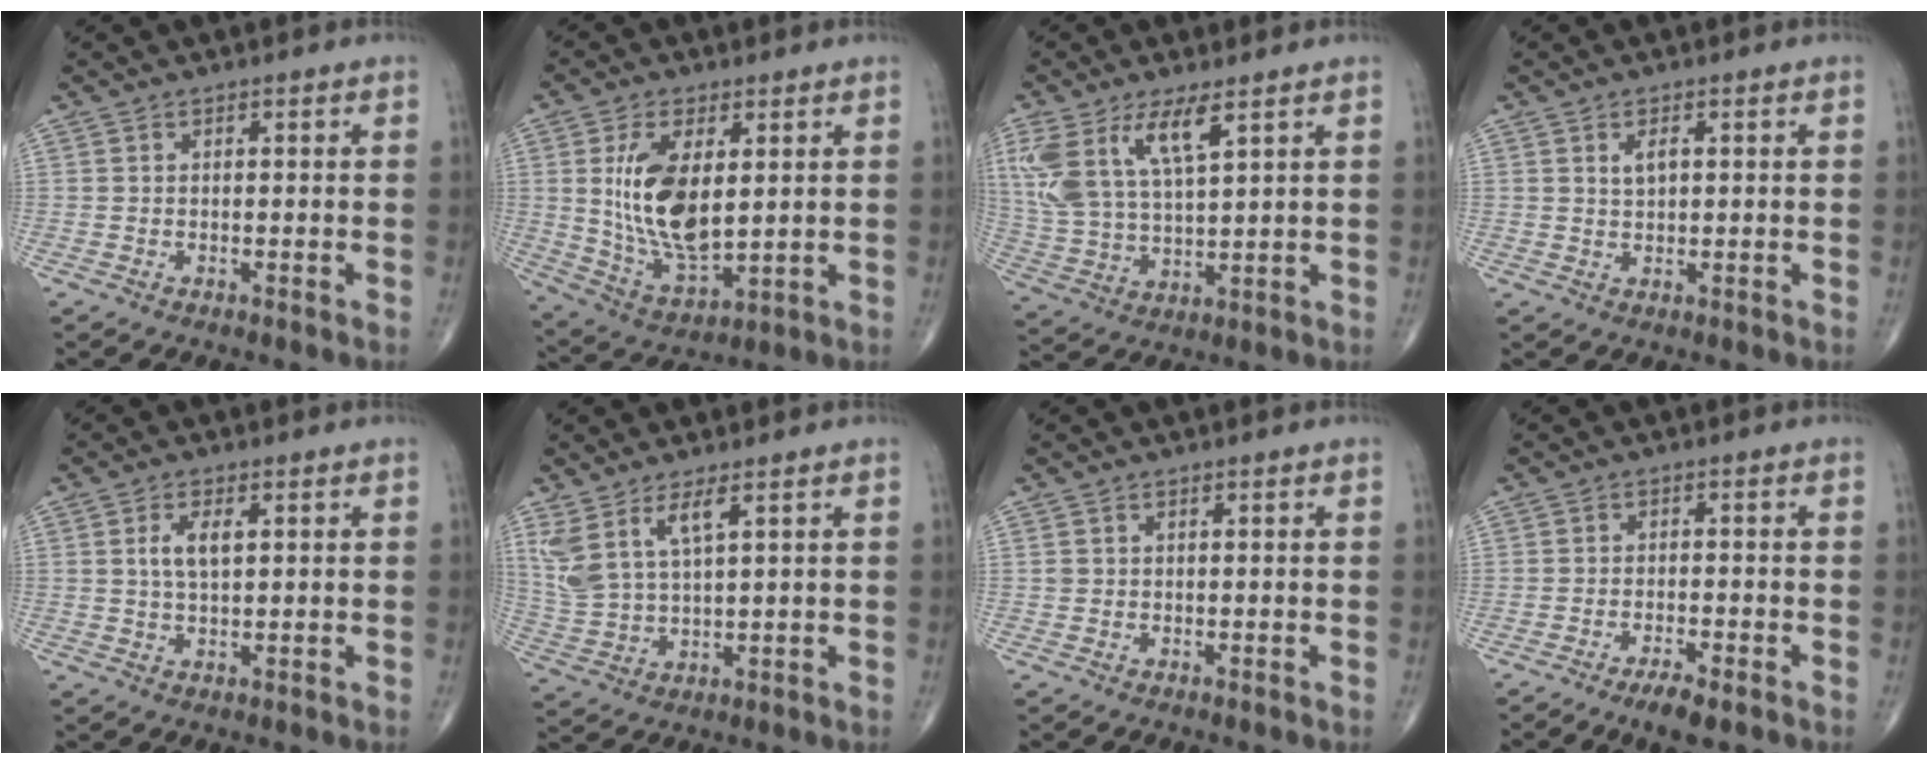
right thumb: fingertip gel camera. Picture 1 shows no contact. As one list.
[{"total": 14.7, "force": [2.5, 7.3, 12.5], "torque": [-0.230, -0.023, 0.062]}, {"total": 13.8, "force": [6.7, 5.2, 10.9], "torque": [-0.234, -0.018, 0.139]}, {"total": 2.4, "force": [0.8, 1.2, 1.9], "torque": [-0.032, -0.003, 0.015]}, {"total": 4.5, "force": [1.2, 2.1, 3.8], "torque": [-0.074, -0.001, 0.023]}, {"total": 8.5, "force": [4.5, 2.7, 6.7], "torque": [-0.154, -0.019, 0.102]}, {"total": 0.7, "force": [0.1, 0.7, 0.2], "torque": [0.000, 0.003, 0.004]}, {"total": 4.0, "force": [-2.7, 0.8, 2.9], "torque": [-0.055, 0.006, -0.045]}]